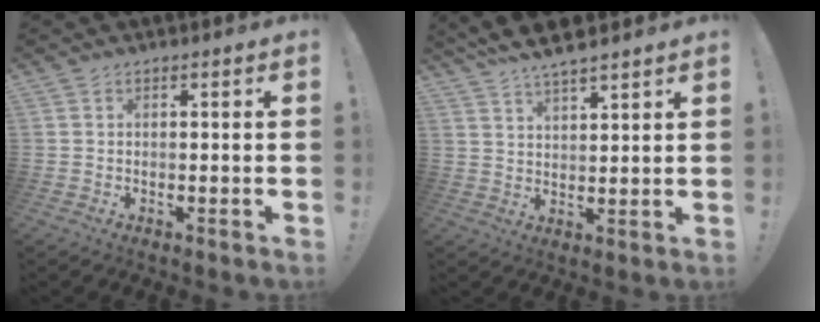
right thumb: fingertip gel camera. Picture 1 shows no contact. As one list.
[{"total": 6.8, "force": [6.1, 1.2, 2.9], "torque": [-0.068, -0.029, 0.114]}]